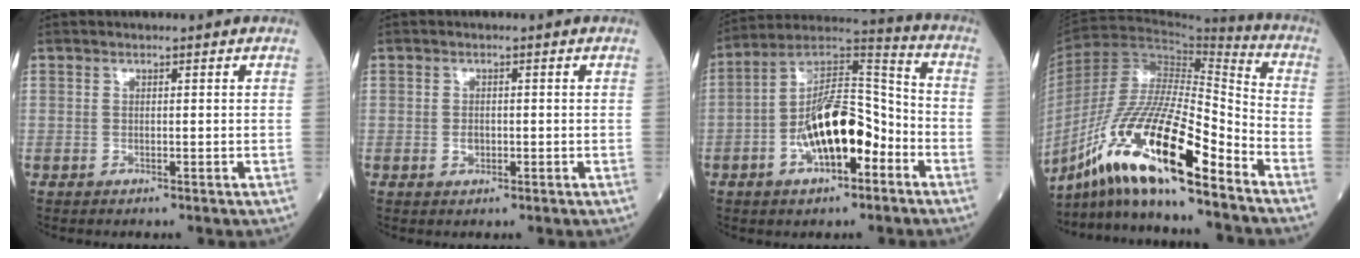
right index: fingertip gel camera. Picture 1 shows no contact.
{"total": 1.4, "force": [-0.3, 1.0, 0.9], "torque": [-0.017, 0.001, -0.002]}
{"total": 14.6, "force": [-5.0, 5.4, 12.7], "torque": [-0.232, 0.024, -0.084]}
{"total": 20.1, "force": [-12.8, 2.3, 15.3], "torque": [-0.312, -0.026, -0.235]}